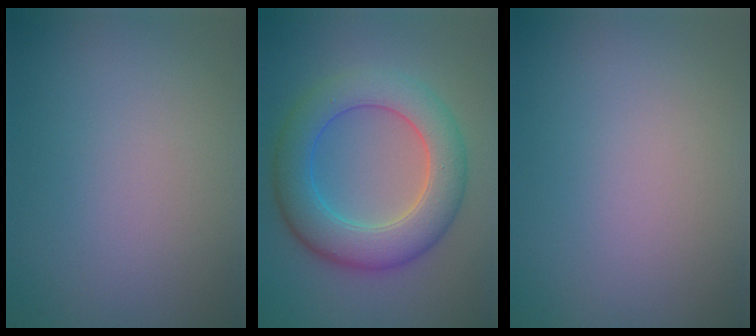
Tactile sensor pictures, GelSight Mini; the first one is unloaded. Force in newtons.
{"total": 7.4, "press": 7.4, "slide": 0.1}
{"total": 0.0}